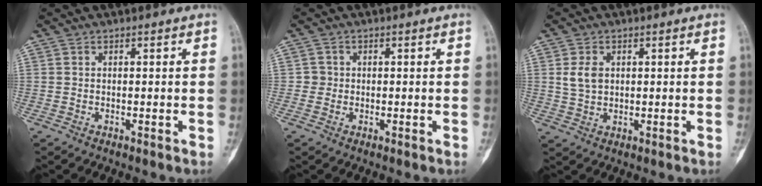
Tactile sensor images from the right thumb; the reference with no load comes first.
{"total": 1.6, "force": [-0.1, 1.6, 0.1], "torque": [0.009, 0.006, -0.004]}
{"total": 4.0, "force": [0.9, 2.9, 2.7], "torque": [-0.044, -0.001, 0.024]}